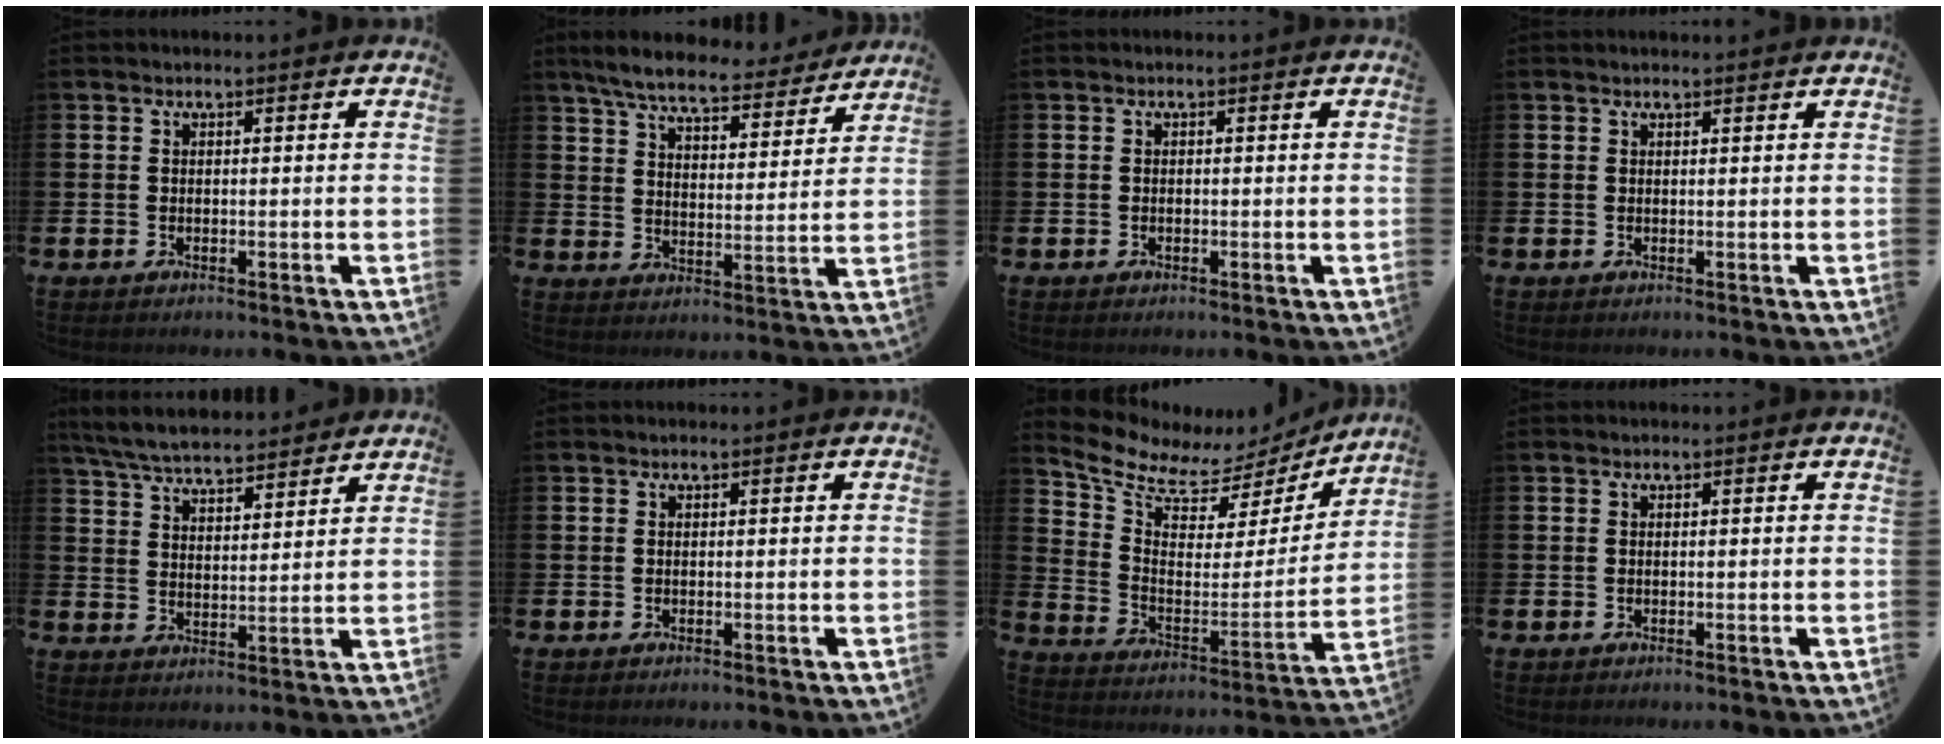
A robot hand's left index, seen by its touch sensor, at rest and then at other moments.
{"total": 7.4, "force": [6.8, 1.2, 2.8], "torque": [-0.076, -0.038, 0.115]}
{"total": 0.0}
{"total": 0.8, "force": [0.7, 0.0, 0.2], "torque": [0.008, -0.004, 0.011]}
{"total": 6.4, "force": [6.2, 0.8, 1.4], "torque": [-0.051, -0.032, 0.111]}
{"total": 0.0}
{"total": 8.4, "force": [7.3, 3.6, 2.0], "torque": [-0.083, -0.052, 0.125]}
{"total": 0.0}